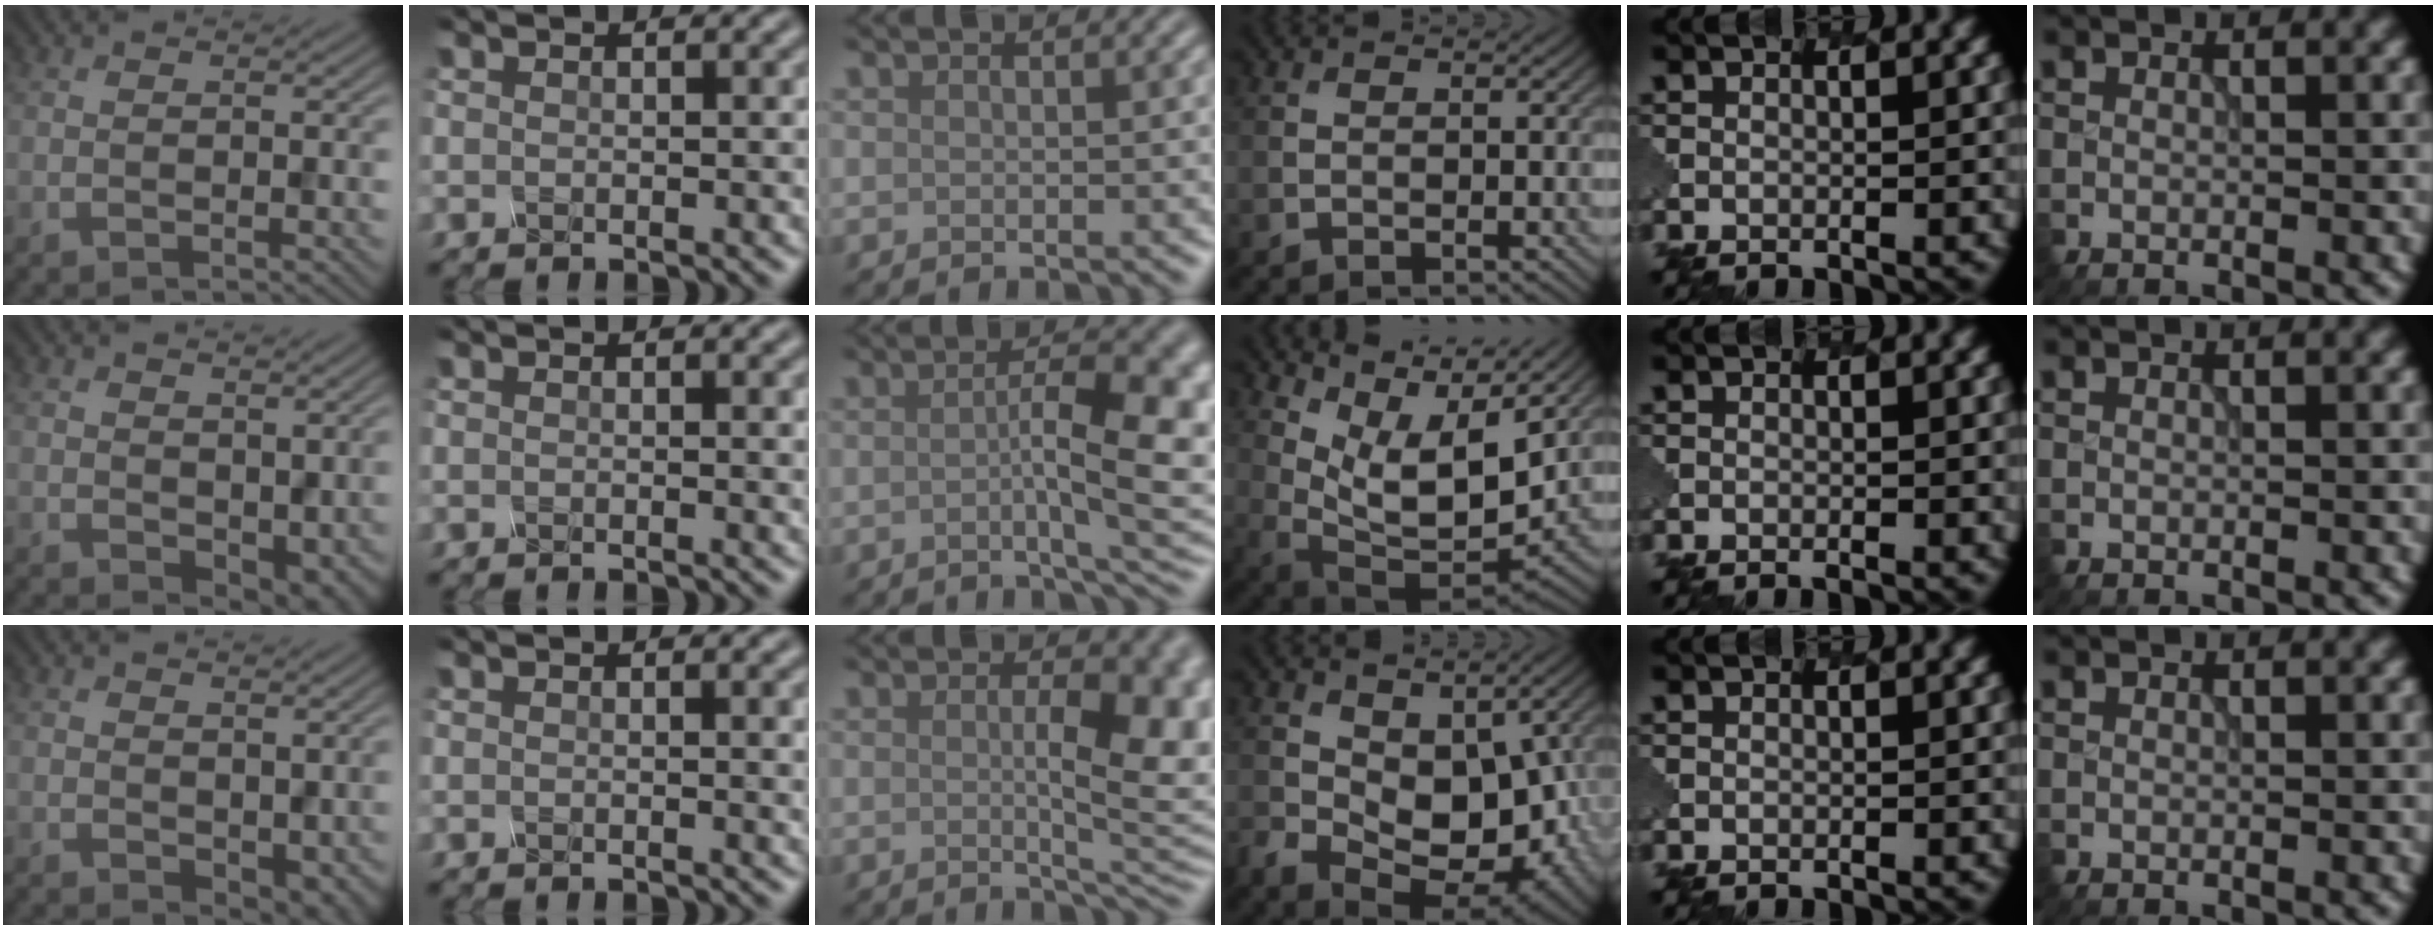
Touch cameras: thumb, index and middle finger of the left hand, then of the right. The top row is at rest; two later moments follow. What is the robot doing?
{"motion": "screw", "object": "spray bottle"}